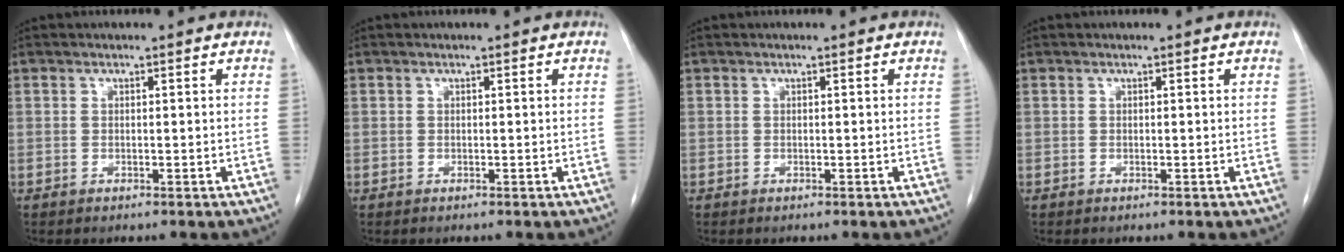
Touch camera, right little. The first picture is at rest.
{"total": 0.0}
{"total": 0.0}
{"total": 0.0}